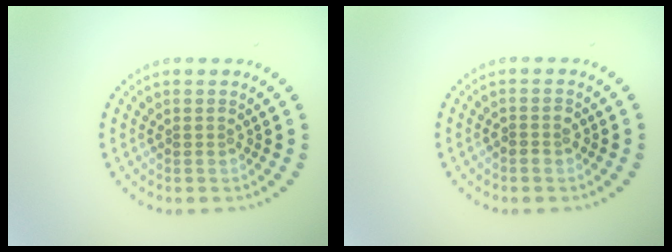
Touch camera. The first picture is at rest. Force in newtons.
{"total": 1.2, "press": 1.1, "slide": 0.6}